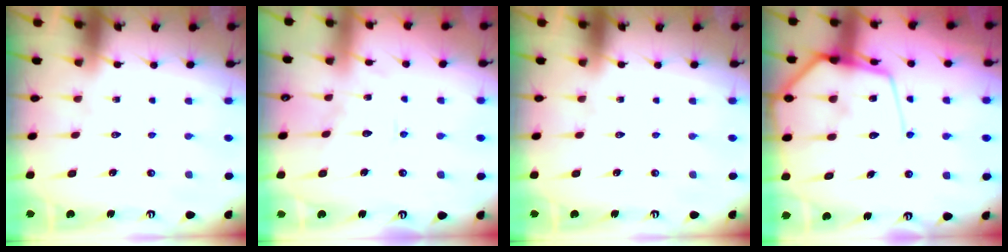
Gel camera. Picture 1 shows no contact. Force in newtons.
{"total": 7.3, "press": 7.2, "slide": 0.7}
{"total": 0.0}
{"total": 16.6, "press": 16.6, "slide": 1.4}